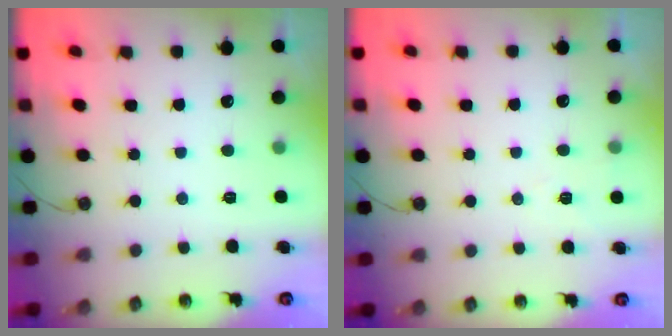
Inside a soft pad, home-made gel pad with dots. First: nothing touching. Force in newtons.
{"total": 5.2, "press": 3.1, "slide": 4.2}